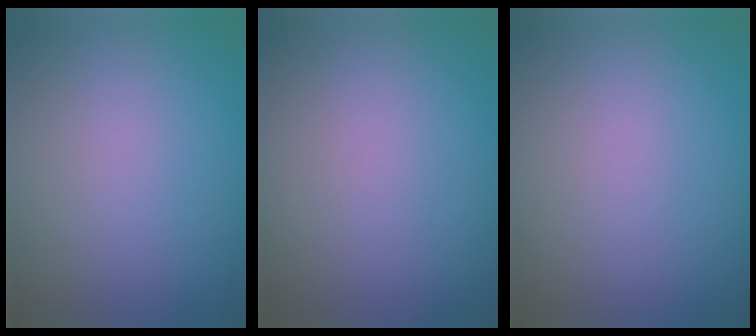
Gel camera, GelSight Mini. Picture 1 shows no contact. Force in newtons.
{"total": 0.0}
{"total": 0.0}